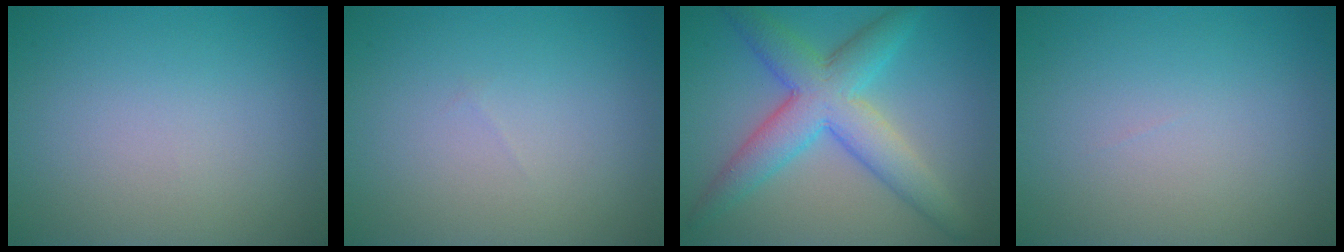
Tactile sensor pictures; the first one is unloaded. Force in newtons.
{"total": 0.0}
{"total": 6.8, "press": 6.8, "slide": 0.2}
{"total": 0.0}